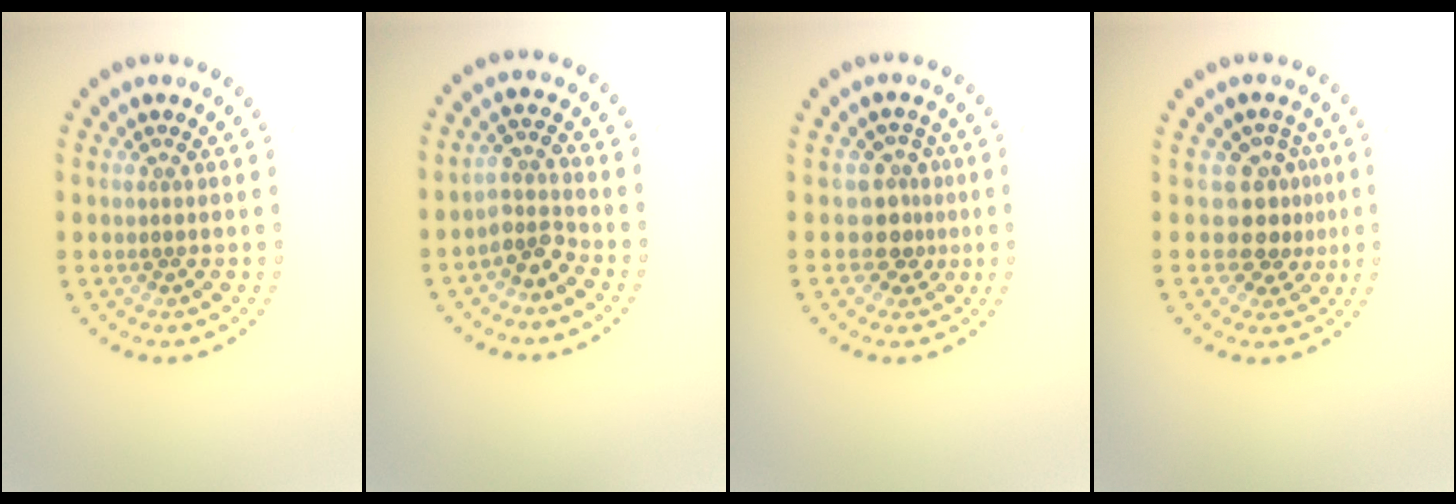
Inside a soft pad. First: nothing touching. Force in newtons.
{"total": 2.5, "press": 2.0, "slide": 1.6}
{"total": 2.6, "press": 1.9, "slide": 1.8}
{"total": 3.2, "press": 2.5, "slide": 2.1}